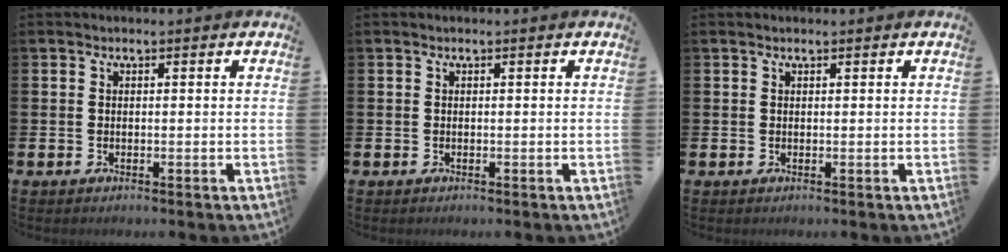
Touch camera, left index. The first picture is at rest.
{"total": 0.0}
{"total": 0.0}